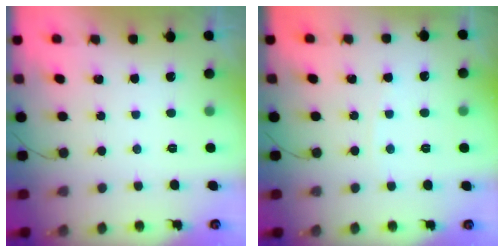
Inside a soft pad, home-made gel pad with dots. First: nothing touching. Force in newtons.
{"total": 2.3, "press": 2.3, "slide": 0.3}